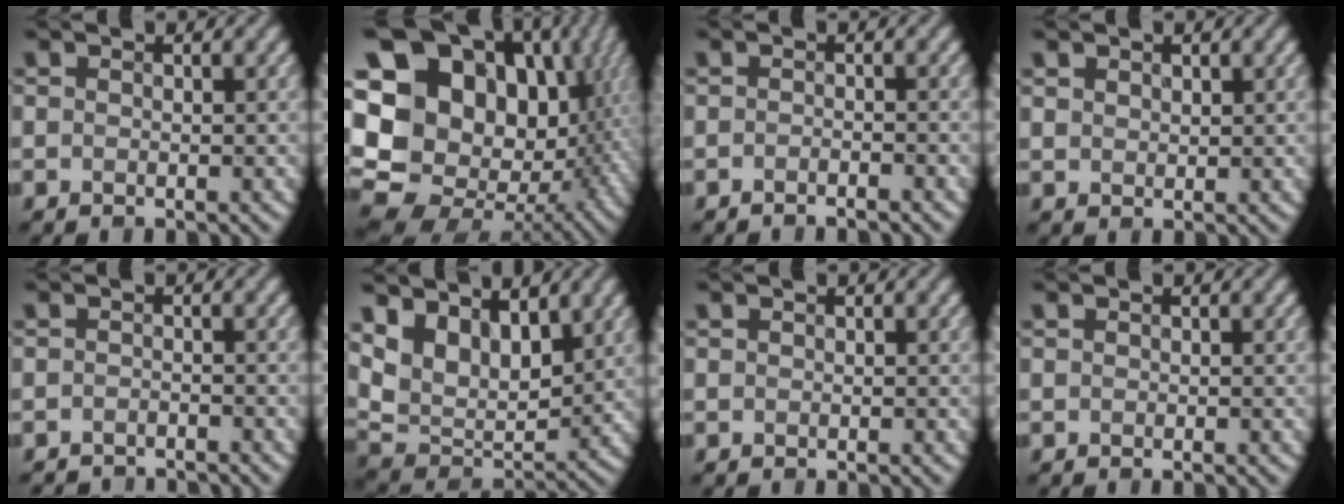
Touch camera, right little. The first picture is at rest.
{"total": 22.0, "force": [3.9, 17.5, 12.8], "torque": [-0.275, 0.021, 0.072]}
{"total": 1.0, "force": [-0.9, 0.0, 0.4], "torque": [-0.007, 0.004, -0.017]}
{"total": 1.2, "force": [0.9, 0.6, 0.3], "torque": [-0.008, 0.003, 0.020]}
{"total": 2.7, "force": [-2.7, 0.3, 0.3], "torque": [-0.003, -0.005, -0.047]}
{"total": 6.9, "force": [4.2, 3.7, 4.1], "torque": [-0.085, -0.005, 0.074]}
{"total": 0.0}
{"total": 0.0}